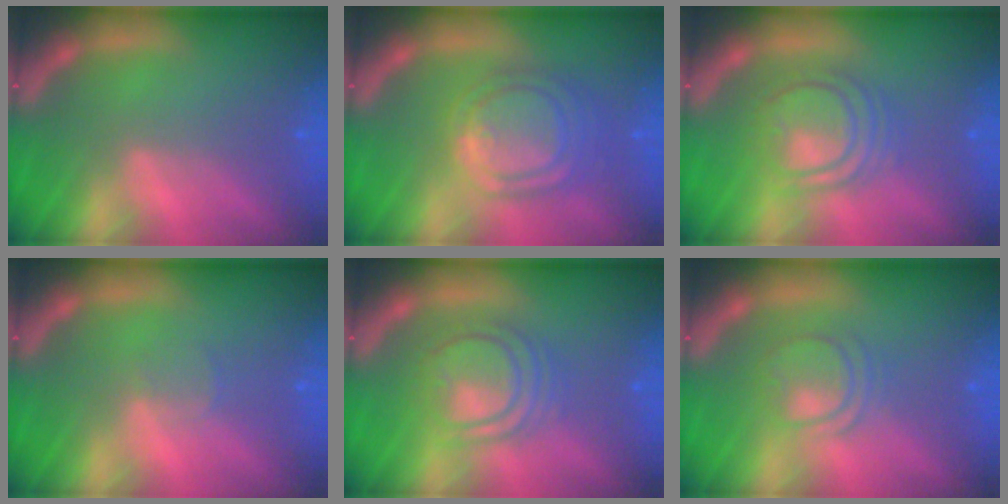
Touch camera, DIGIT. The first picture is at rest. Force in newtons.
{"total": 8.0}
{"total": 6.0}
{"total": 1.0}
{"total": 6.0}
{"total": 3.5}